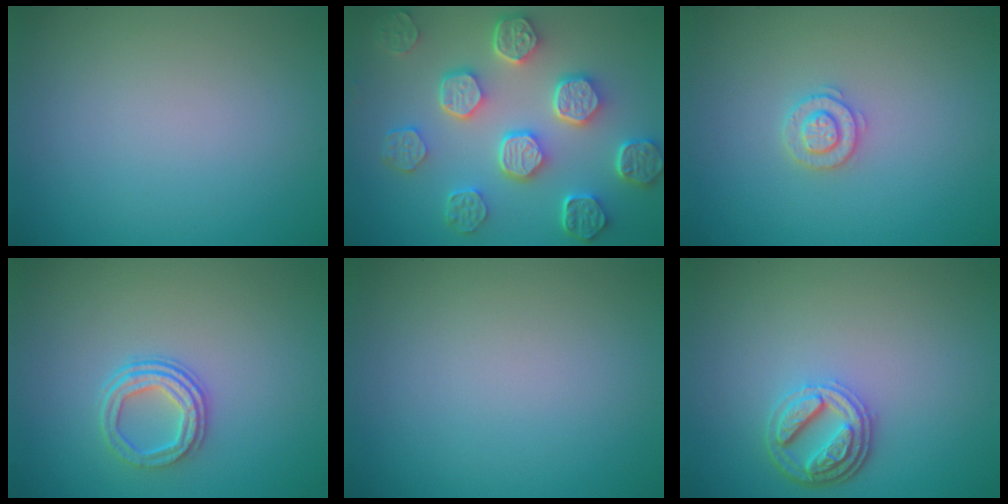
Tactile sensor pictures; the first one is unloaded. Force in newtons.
{"total": 7.6, "press": 5.9, "slide": 4.9}
{"total": 2.0, "press": 1.9, "slide": 0.4}
{"total": 3.0, "press": 2.4, "slide": 1.7}
{"total": 0.0}
{"total": 3.9, "press": 3.1, "slide": 2.4}